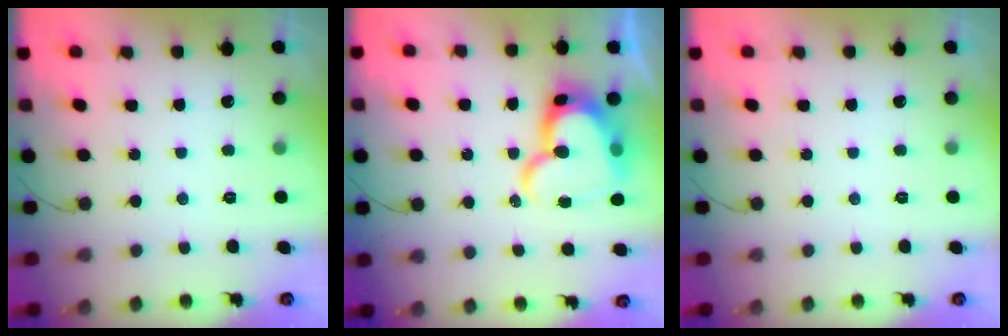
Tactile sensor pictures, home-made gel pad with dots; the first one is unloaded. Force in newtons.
{"total": 18.9, "press": 18.8, "slide": 1.6}
{"total": 0.0}